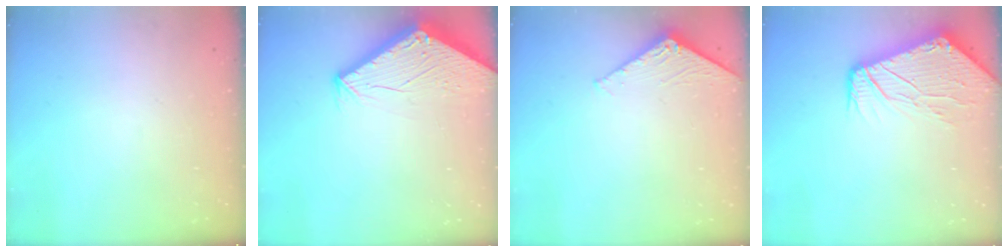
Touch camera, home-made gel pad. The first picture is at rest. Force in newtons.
{"total": 2.9, "press": 2.9, "slide": 0.1}
{"total": 2.4, "press": 2.4, "slide": 0.2}
{"total": 12.9, "press": 12.8, "slide": 1.7}